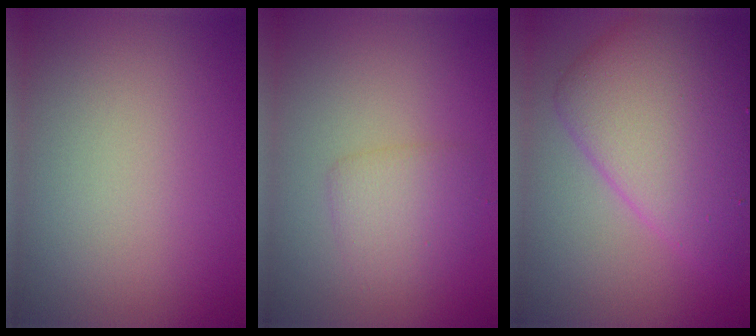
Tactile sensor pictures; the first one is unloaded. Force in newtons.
{"total": 2.3, "press": 2.3, "slide": 0.1}
{"total": 9.1, "press": 9.1, "slide": 0.1}